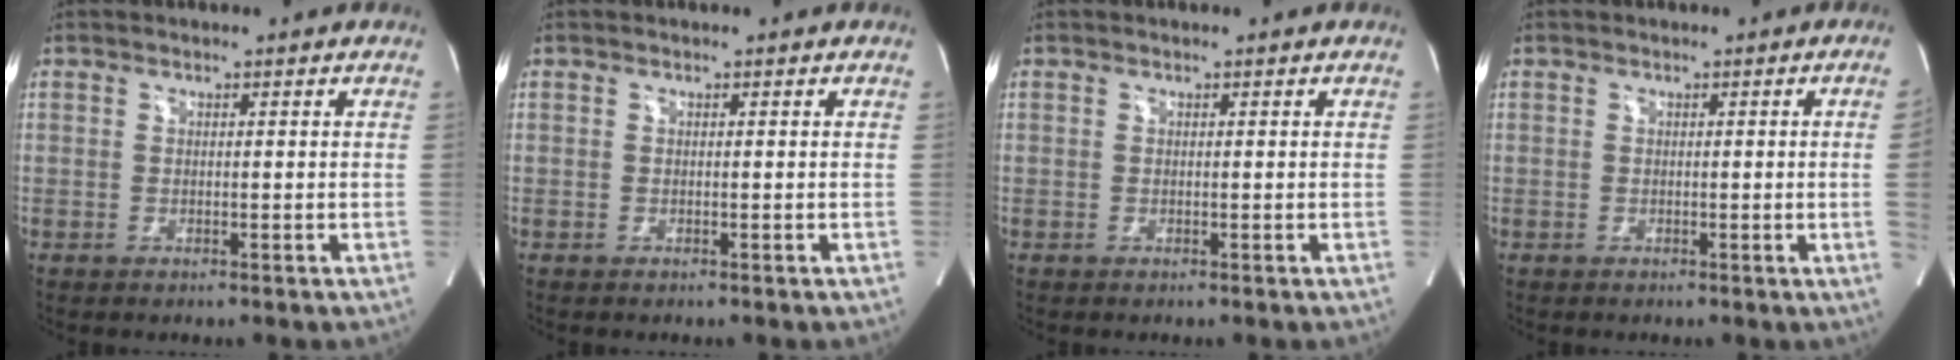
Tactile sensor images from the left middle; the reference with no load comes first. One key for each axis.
{"total": 0.0}
{"total": 0.0}
{"total": 2.4, "fx": -0.1, "fy": -1.1, "fz": 2.2, "tx": -0.029, "ty": -0.003, "tz": 0.001}